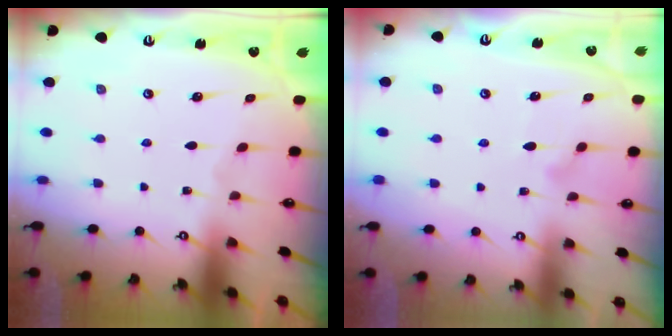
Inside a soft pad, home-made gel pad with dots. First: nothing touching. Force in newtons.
{"total": 8.3, "press": 8.3, "slide": 0.3}